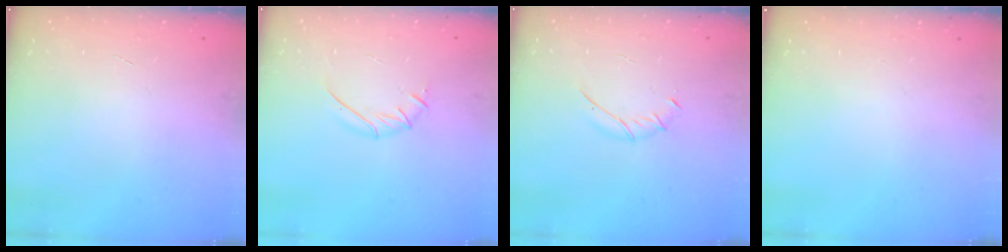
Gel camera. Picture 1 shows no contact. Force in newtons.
{"total": 4.6, "press": 4.4, "slide": 1.3}
{"total": 4.3, "press": 4.2, "slide": 0.6}
{"total": 0.0}